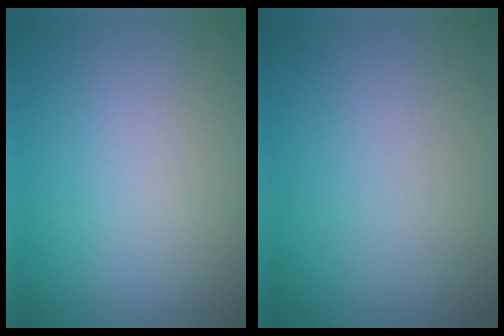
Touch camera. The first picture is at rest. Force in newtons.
{"total": 0.0}